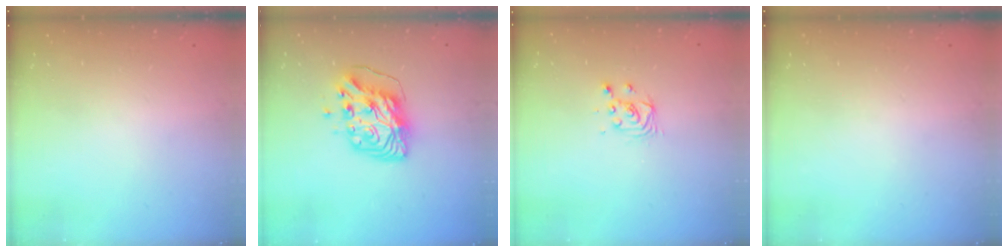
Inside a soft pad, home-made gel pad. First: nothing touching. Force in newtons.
{"total": 10.0, "press": 9.9, "slide": 1.4}
{"total": 3.3, "press": 3.3, "slide": 0.3}
{"total": 0.0}